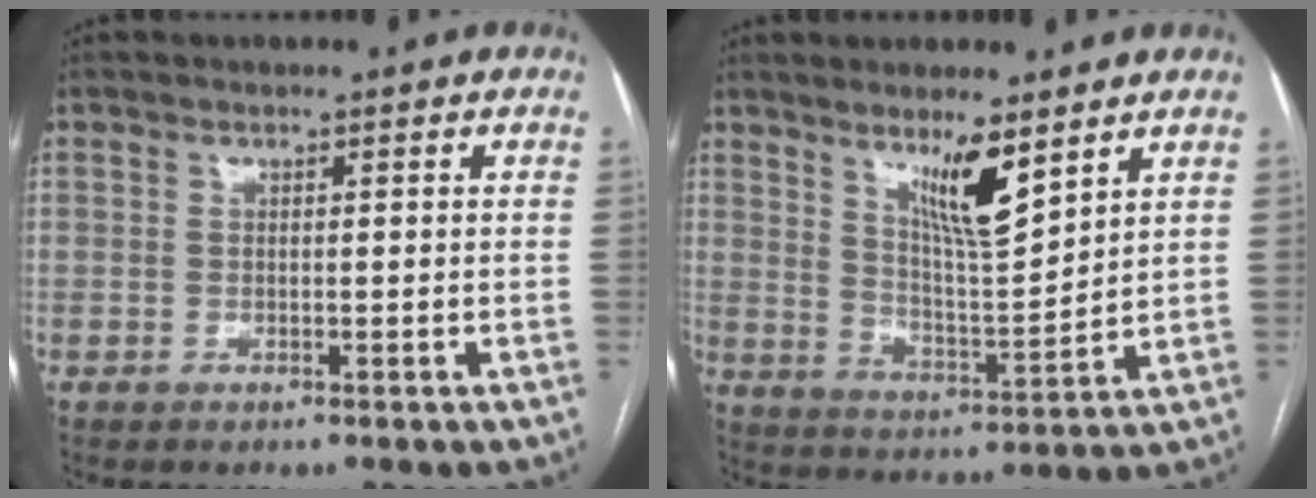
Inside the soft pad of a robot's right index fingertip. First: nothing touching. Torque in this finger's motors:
{"motor_torque": [0.96, 0.95, 0.51, 0.10]}